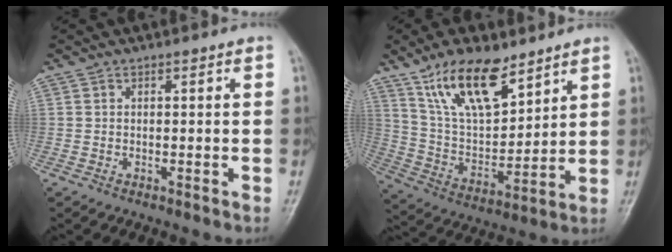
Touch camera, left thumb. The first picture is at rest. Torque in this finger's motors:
{"motor_torque": [0.37, 0.36, 0.06, -0.57, 0.15]}